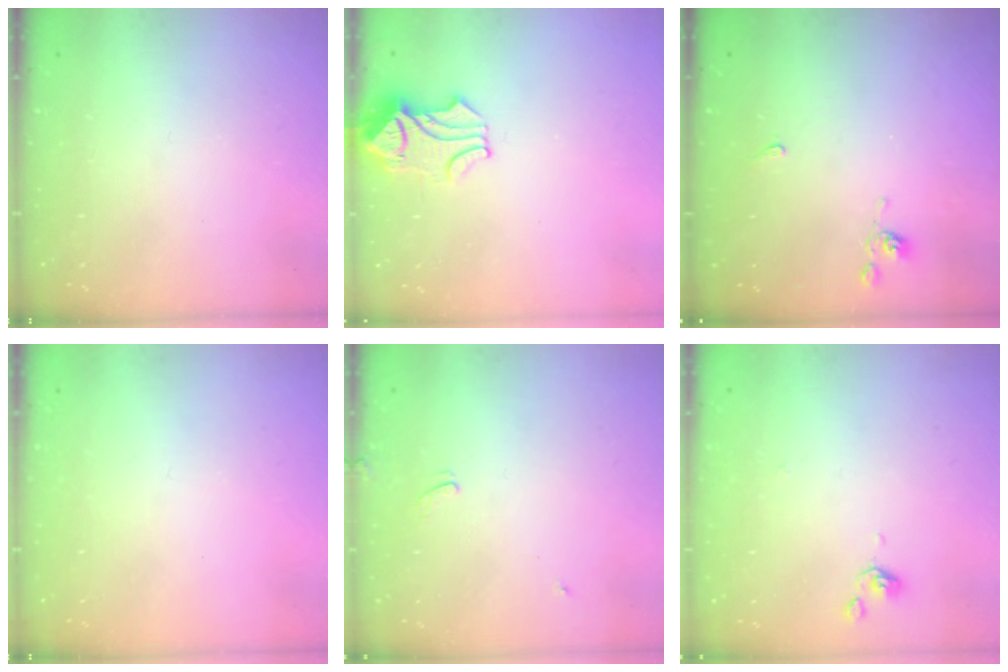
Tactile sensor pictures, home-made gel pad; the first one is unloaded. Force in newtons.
{"total": 1.2, "press": 0.6, "slide": 1.0}
{"total": 2.2, "press": 2.2, "slide": 0.5}
{"total": 0.0}
{"total": 0.7, "press": 0.6, "slide": 0.4}
{"total": 0.0}